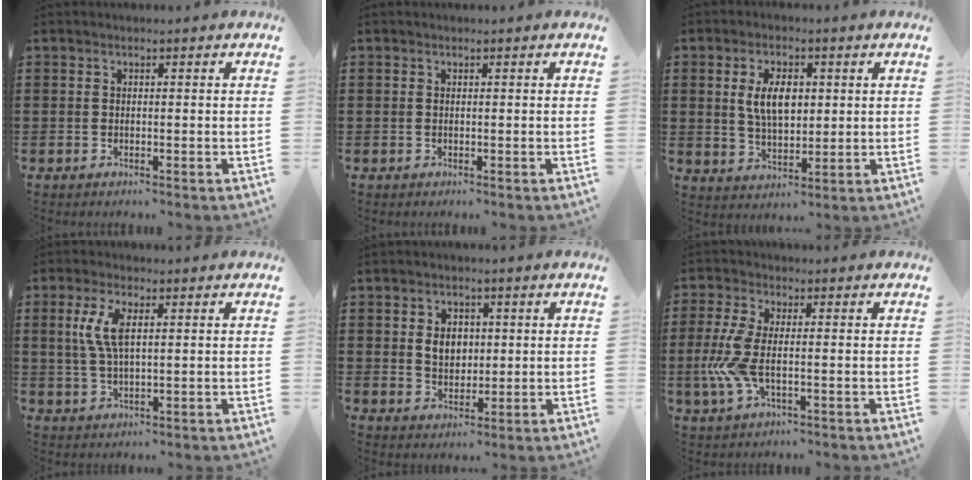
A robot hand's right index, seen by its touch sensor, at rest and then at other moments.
{"total": 0.0}
{"total": 6.4, "force": [1.0, 3.3, 5.4], "torque": [-0.104, 0.009, 0.014]}
{"total": 6.0, "force": [1.5, 2.2, 5.4], "torque": [-0.120, 0.004, 0.023]}
{"total": 4.0, "force": [0.4, 3.1, 2.6], "torque": [-0.052, 0.009, 0.001]}
{"total": 6.7, "force": [-1.2, 2.5, 6.1], "torque": [-0.157, -0.016, -0.030]}